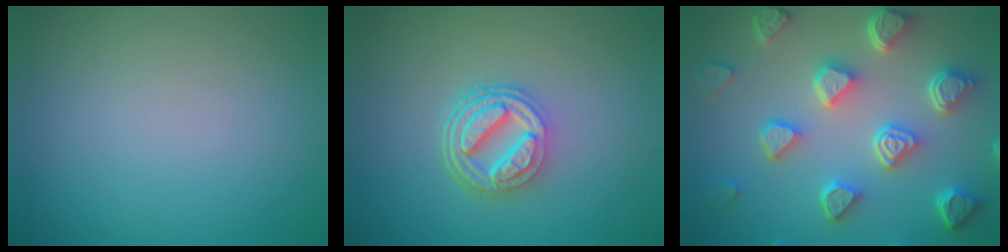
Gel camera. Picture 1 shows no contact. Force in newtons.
{"total": 4.9, "press": 3.6, "slide": 3.3}
{"total": 7.3, "press": 5.8, "slide": 4.5}